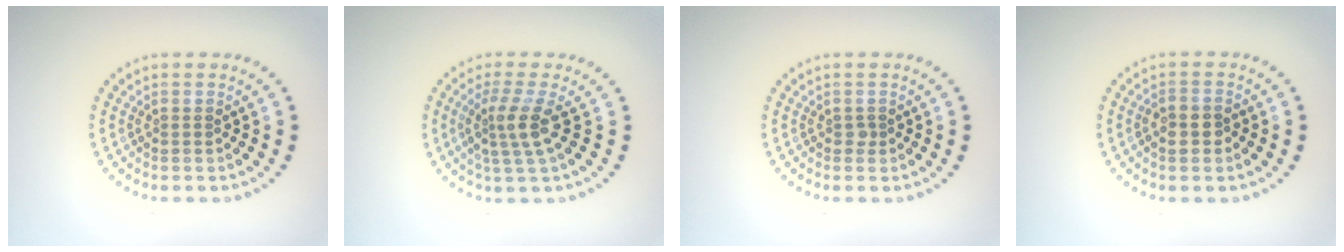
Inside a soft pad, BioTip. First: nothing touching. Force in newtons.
{"total": 3.0, "press": 2.3, "slide": 2.0}
{"total": 0.6, "press": 0.5, "slide": 0.4}
{"total": 2.0, "press": 1.9, "slide": 0.6}